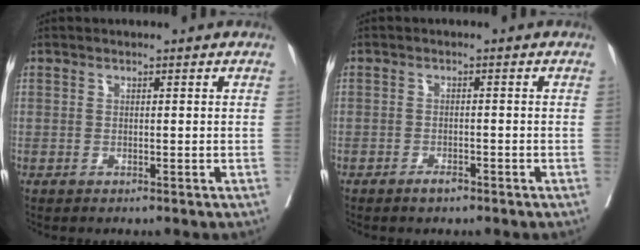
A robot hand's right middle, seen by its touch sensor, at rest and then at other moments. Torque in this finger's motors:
{"motor_torque": [-0.24, -0.49, -0.12, 0.00]}